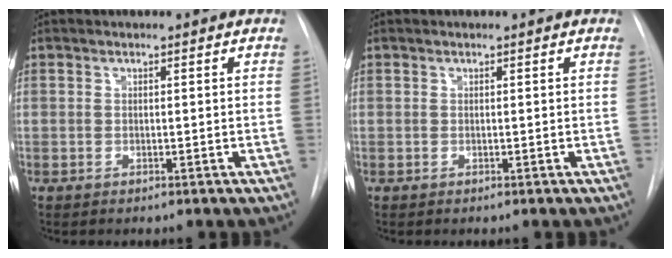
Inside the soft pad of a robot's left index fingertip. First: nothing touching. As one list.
[{"total": 0.0}]